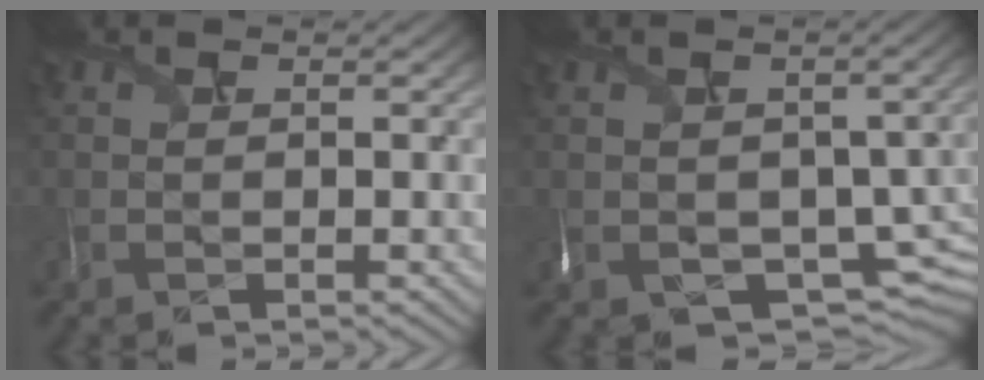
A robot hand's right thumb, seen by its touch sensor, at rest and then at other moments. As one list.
[{"total": 7.7, "force": [-2.7, 5.2, 5.1], "torque": [-0.088, -0.037, -0.016]}]